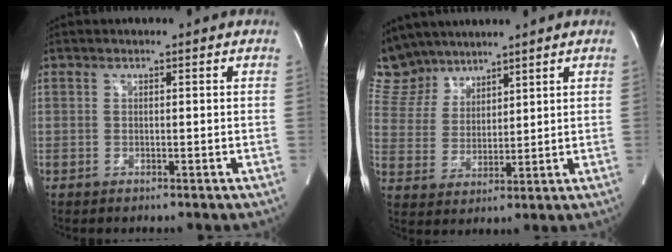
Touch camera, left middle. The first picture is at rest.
{"total": 9.4, "force": [8.4, 4.1, 1.0], "torque": [-0.034, 0.014, 0.177]}